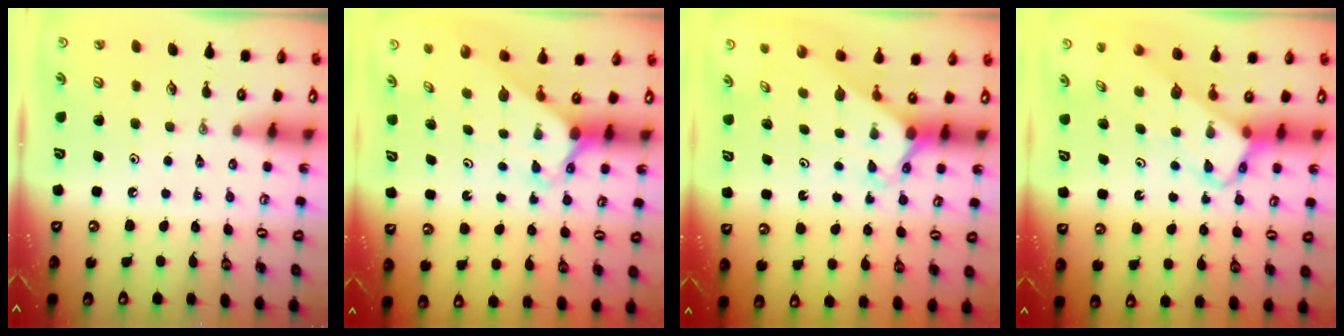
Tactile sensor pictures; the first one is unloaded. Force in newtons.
{"total": 2.3, "press": 2.3, "slide": 0.2}
{"total": 2.2, "press": 2.2, "slide": 0.2}
{"total": 3.9, "press": 3.8, "slide": 0.2}